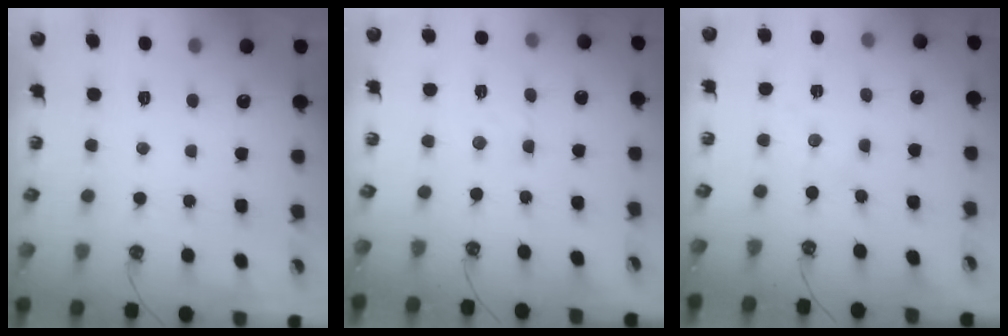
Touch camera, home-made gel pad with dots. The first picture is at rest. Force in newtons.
{"total": 2.4, "press": 2.4, "slide": 0.6}
{"total": 1.1, "press": 1.1, "slide": 0.2}